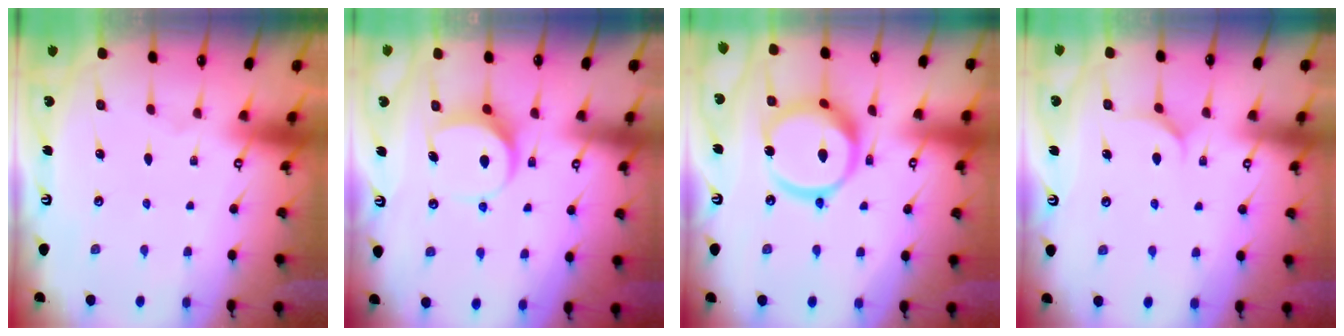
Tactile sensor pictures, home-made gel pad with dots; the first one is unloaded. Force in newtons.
{"total": 6.9, "press": 6.9, "slide": 0.3}
{"total": 16.2, "press": 16.0, "slide": 1.9}
{"total": 6.3, "press": 6.3, "slide": 0.6}